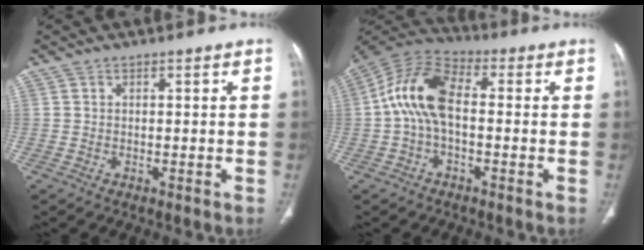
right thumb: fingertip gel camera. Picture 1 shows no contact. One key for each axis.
{"total": 11.7, "fx": -0.2, "fy": 6.5, "fz": 9.7, "tx": -0.189, "ty": 0.034, "tz": -0.016}